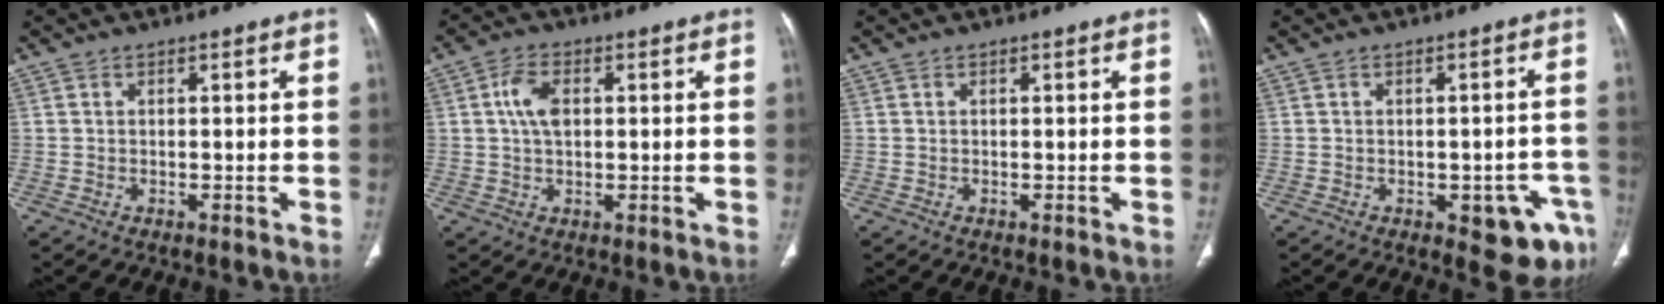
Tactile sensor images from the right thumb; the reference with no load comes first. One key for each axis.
{"total": 5.3, "fx": 1.0, "fy": 3.1, "fz": 4.1, "tx": -0.082, "ty": 0.005, "tz": 0.017}
{"total": 0.0}
{"total": 8.7, "fx": -3.8, "fy": 3.9, "fz": 6.8, "tx": -0.051, "ty": 0.016, "tz": -0.038}